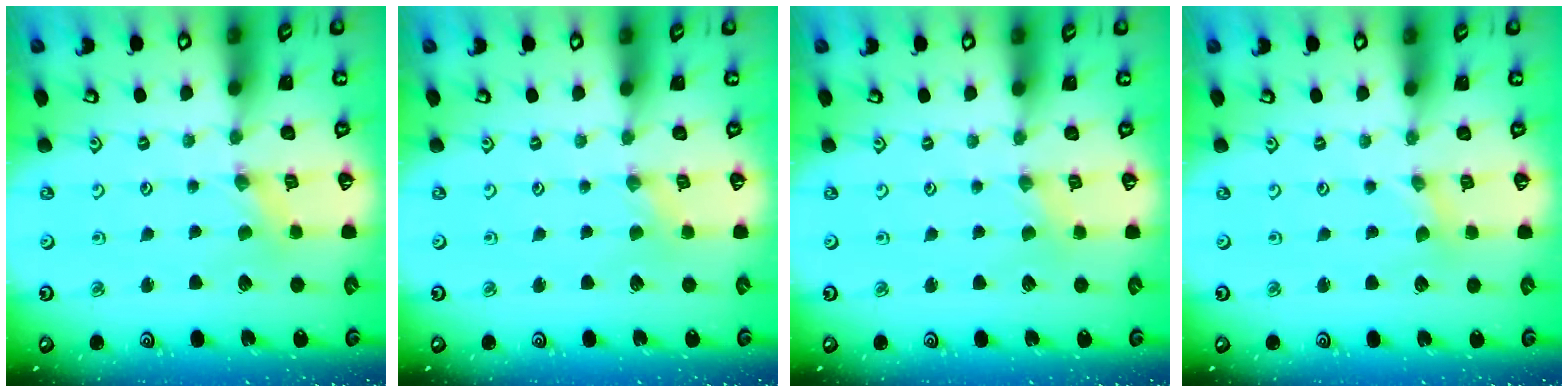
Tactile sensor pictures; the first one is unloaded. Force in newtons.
{"total": 0.0}
{"total": 0.0}
{"total": 0.0}